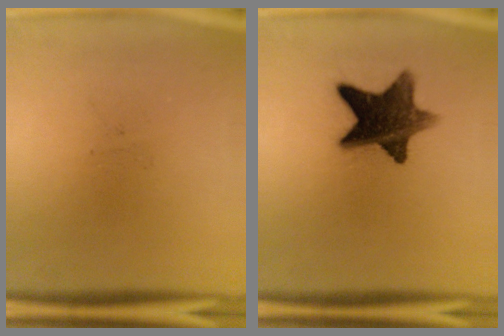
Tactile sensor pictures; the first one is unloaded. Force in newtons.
{"total": 12.3}